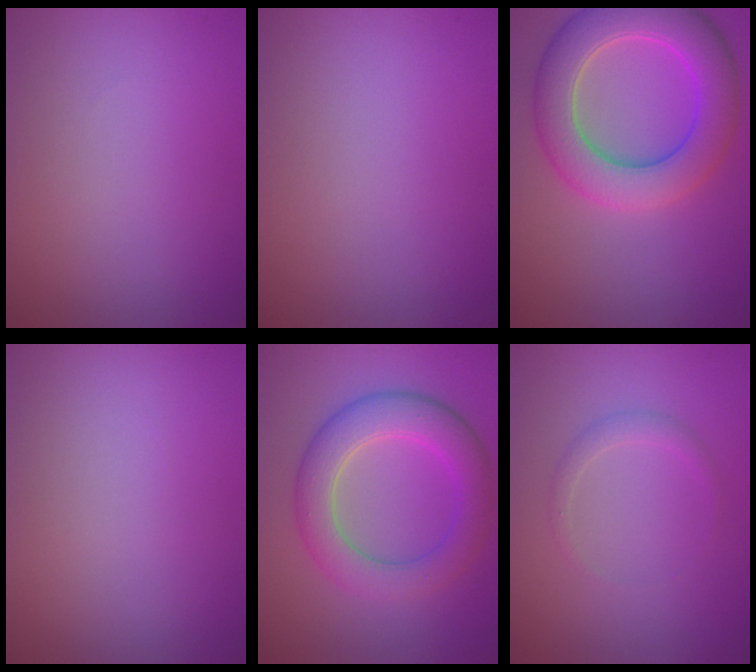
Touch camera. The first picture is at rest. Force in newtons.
{"total": 0.0}
{"total": 7.9, "press": 7.9, "slide": 0.4}
{"total": 0.0}
{"total": 5.8, "press": 5.8, "slide": 0.2}
{"total": 1.1, "press": 1.1, "slide": 0.1}